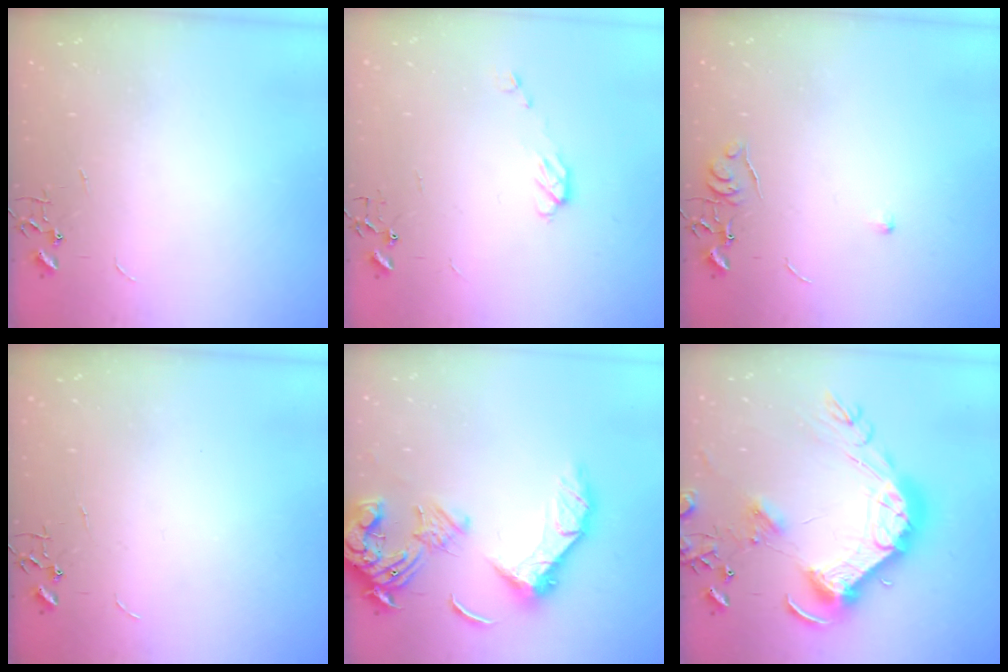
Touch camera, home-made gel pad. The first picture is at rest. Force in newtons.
{"total": 5.0, "press": 5.0, "slide": 0.2}
{"total": 5.5, "press": 5.4, "slide": 0.8}
{"total": 0.0}
{"total": 17.4, "press": 17.3, "slide": 2.0}
{"total": 27.8, "press": 27.6, "slide": 3.0}